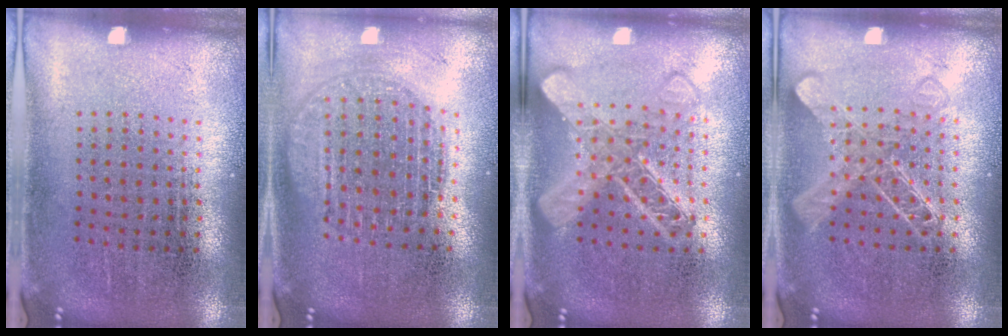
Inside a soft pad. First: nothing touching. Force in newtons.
{"total": 1.8, "press": 1.6, "slide": 0.9}
{"total": 2.4, "press": 2.4, "slide": 0.4}
{"total": 2.1, "press": 2.1, "slide": 0.5}